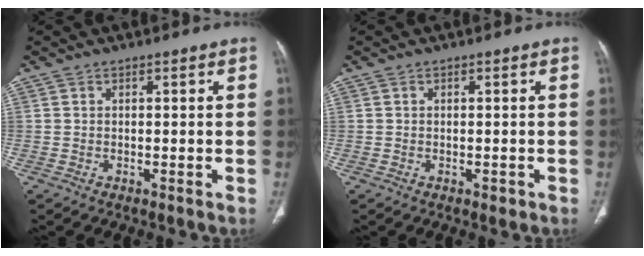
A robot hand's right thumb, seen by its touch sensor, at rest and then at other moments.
{"total": 0.8, "force": [-0.3, 0.5, 0.5], "torque": [-0.003, 0.000, -0.002]}